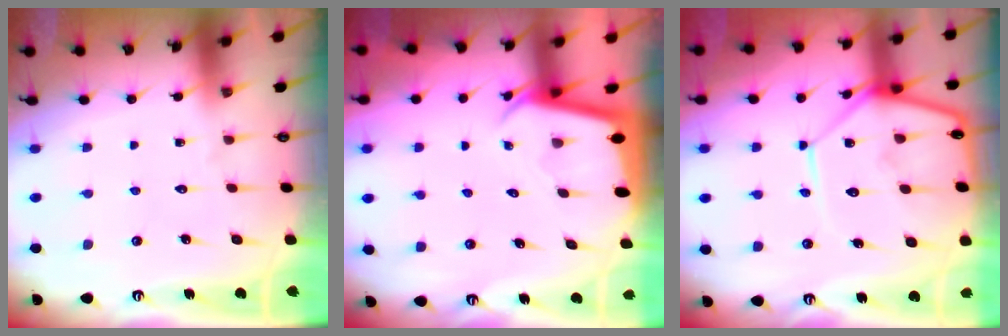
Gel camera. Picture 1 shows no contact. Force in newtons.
{"total": 2.1, "press": 2.1, "slide": 0.2}
{"total": 14.7, "press": 14.7, "slide": 1.1}